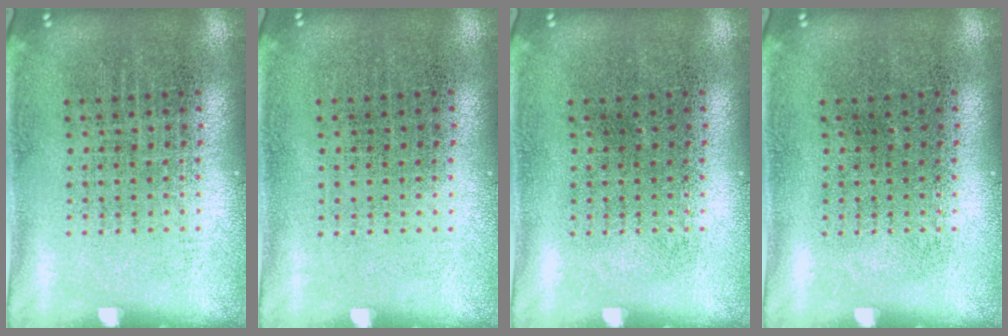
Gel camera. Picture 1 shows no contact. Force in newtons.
{"total": 0.0}
{"total": 0.0}
{"total": 0.0}